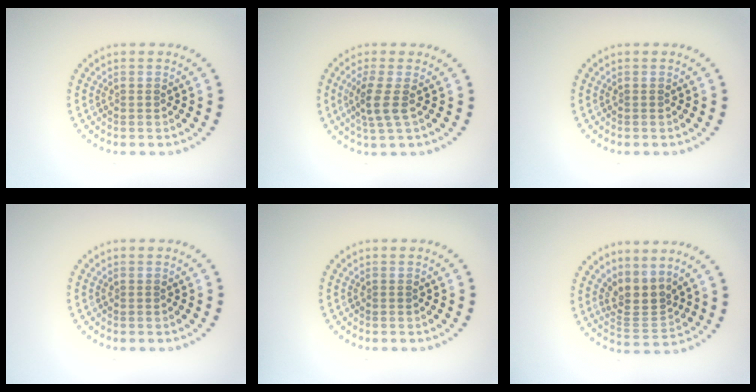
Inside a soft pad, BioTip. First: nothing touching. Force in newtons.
{"total": 2.6, "press": 2.1, "slide": 1.6}
{"total": 0.0}
{"total": 0.0}
{"total": 0.0}
{"total": 3.0, "press": 2.2, "slide": 2.0}